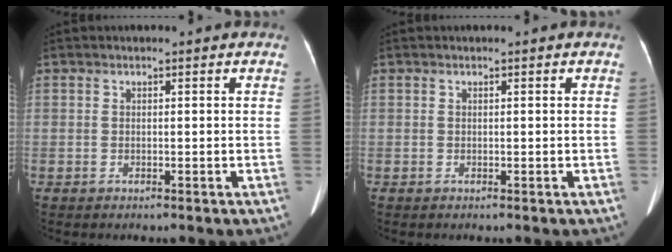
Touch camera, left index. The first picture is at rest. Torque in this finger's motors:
{"motor_torque": [-0.02, 0.02, 0.00, 0.00]}